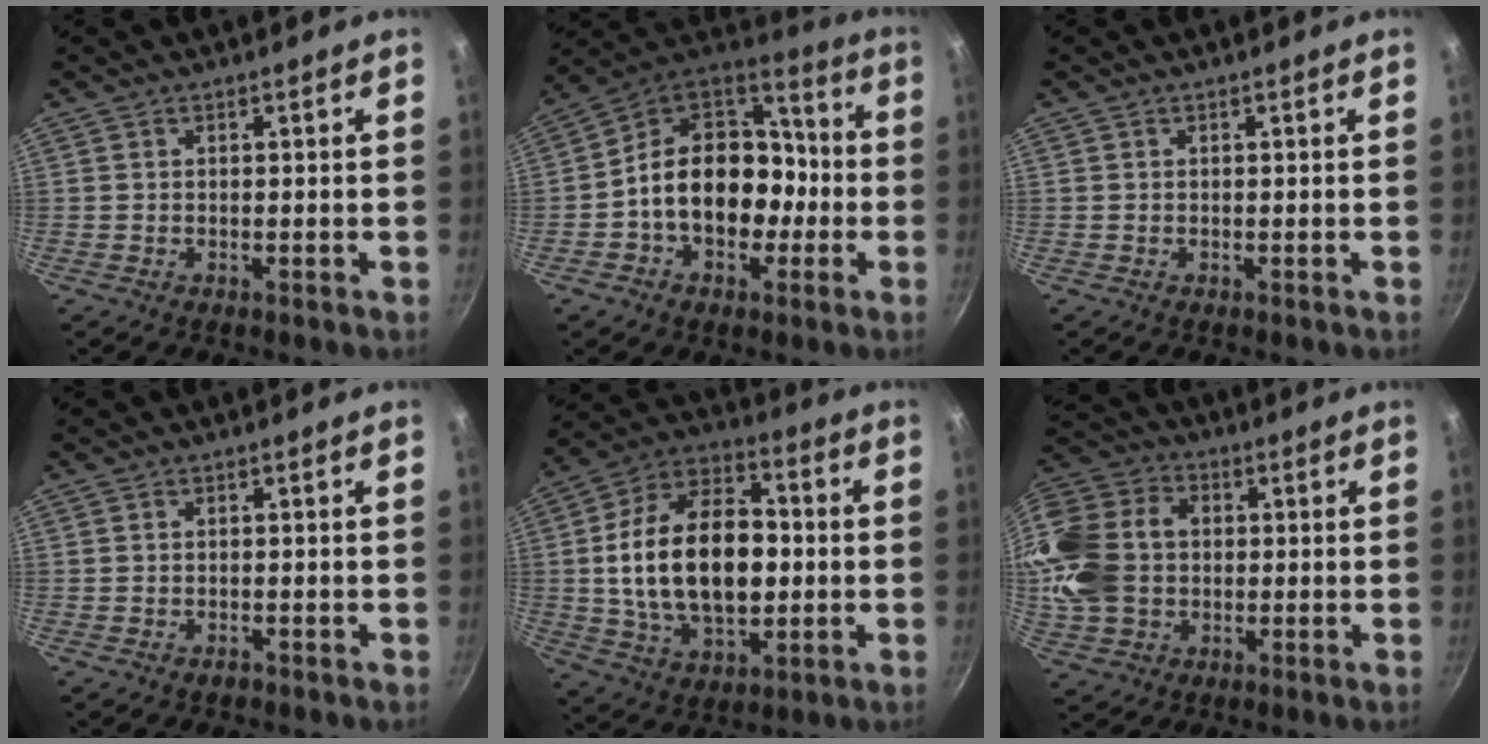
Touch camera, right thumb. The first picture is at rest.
{"total": 17.9, "force": [-3.3, 13.5, 11.4], "torque": [-0.141, 0.058, -0.064]}
{"total": 0.0}
{"total": 0.8, "force": [-0.6, 0.4, 0.2], "torque": [-0.005, 0.005, -0.006]}
{"total": 22.4, "force": [-0.2, 13.7, 17.7], "torque": [-0.287, 0.022, -0.004]}
{"total": 18.9, "force": [0.4, 14.8, 11.9], "torque": [-0.237, 0.033, 0.002]}